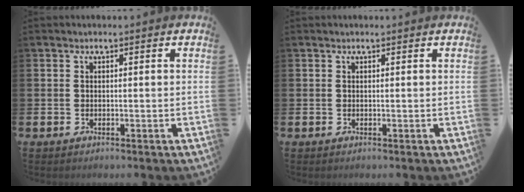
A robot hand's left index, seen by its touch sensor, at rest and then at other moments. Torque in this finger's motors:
{"motor_torque": [0.18, -0.31, 0.04, 0.01]}